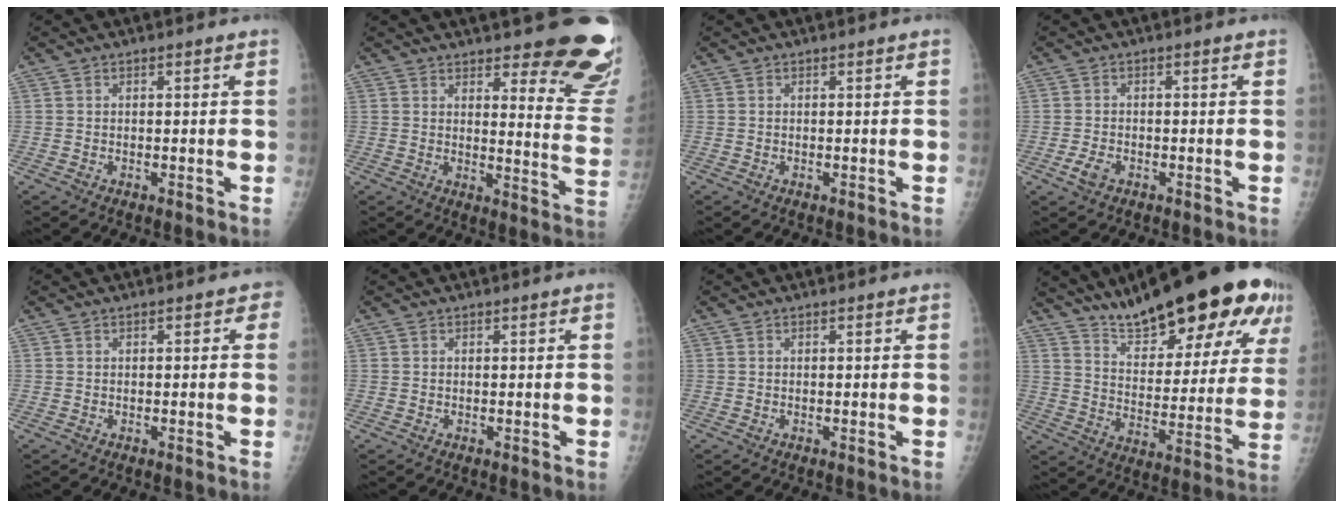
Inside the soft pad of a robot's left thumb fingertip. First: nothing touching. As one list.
[{"total": 16.5, "force": [12.9, 4.1, 9.4], "torque": [-0.072, -0.102, 0.143]}, {"total": 0.0}, {"total": 2.5, "force": [-1.4, 1.6, 1.4], "torque": [-0.029, 0.001, -0.024]}, {"total": 1.8, "force": [0.5, 1.1, 1.4], "torque": [-0.001, 0.005, -0.002]}, {"total": 0.0}, {"total": 0.0}, {"total": 25.6, "force": [17.5, 7.3, 17.1], "torque": [-0.218, -0.063, 0.262]}]